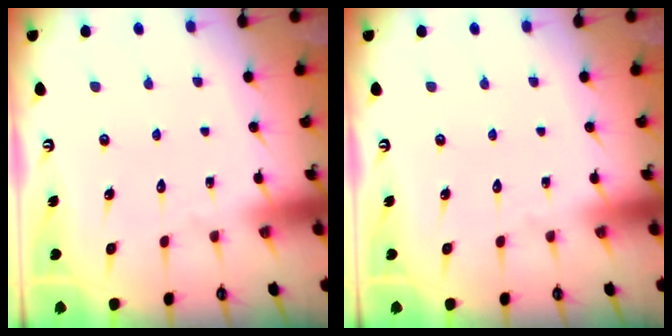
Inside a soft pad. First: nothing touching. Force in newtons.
{"total": 0.0}